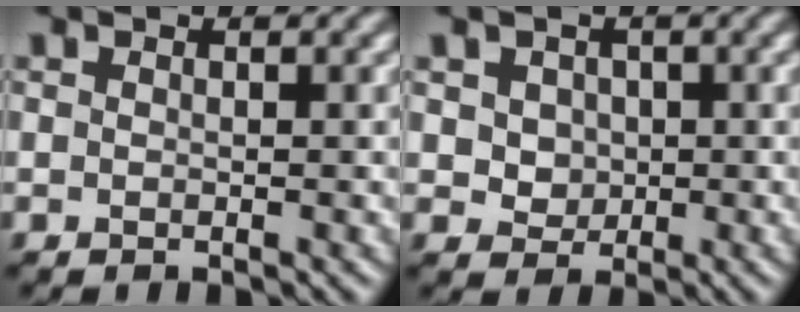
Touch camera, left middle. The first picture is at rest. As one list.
[{"total": 3.3, "force": [1.0, 2.7, 1.5], "torque": [-0.030, 0.005, 0.026]}]